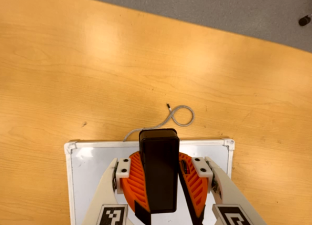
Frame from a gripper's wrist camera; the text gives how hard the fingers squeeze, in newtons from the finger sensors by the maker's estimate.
{"total": 11.1, "left": 11.0, "right": 11.1}